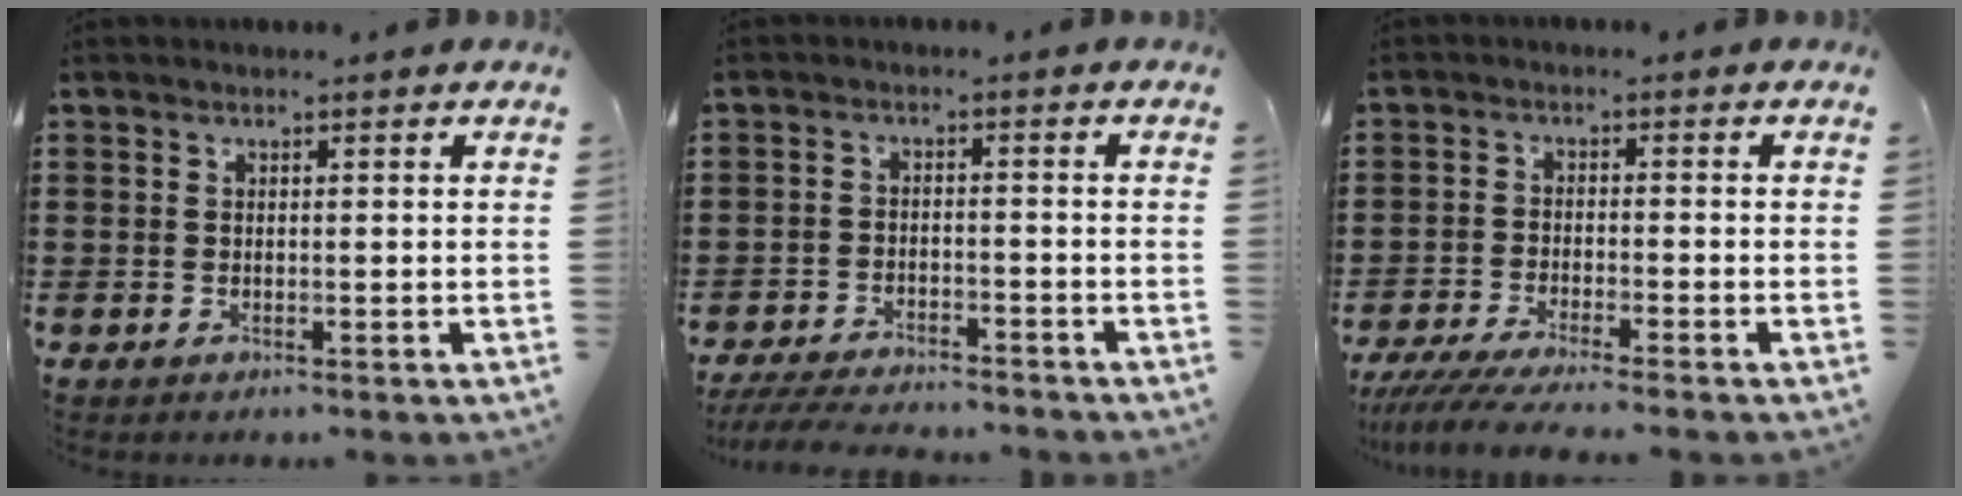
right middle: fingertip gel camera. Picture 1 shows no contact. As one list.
[{"total": 4.5, "force": [-4.4, 0.5, 1.1], "torque": [-0.030, -0.002, -0.091]}, {"total": 4.1, "force": [-3.7, -0.1, 1.7], "torque": [-0.043, -0.014, -0.075]}]